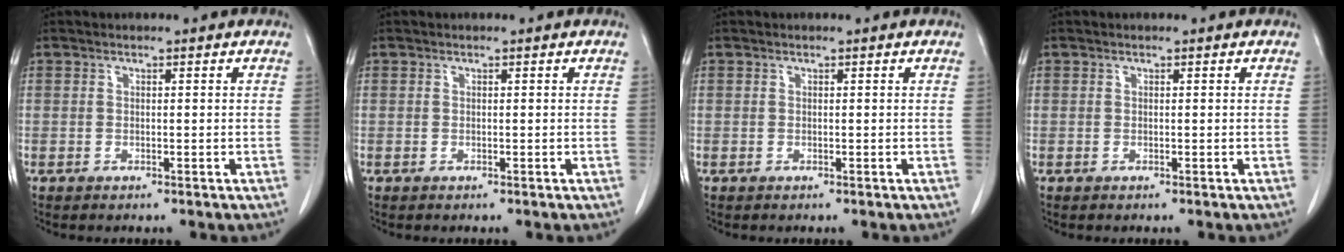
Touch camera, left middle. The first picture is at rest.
{"total": 0.0}
{"total": 0.0}
{"total": 0.0}